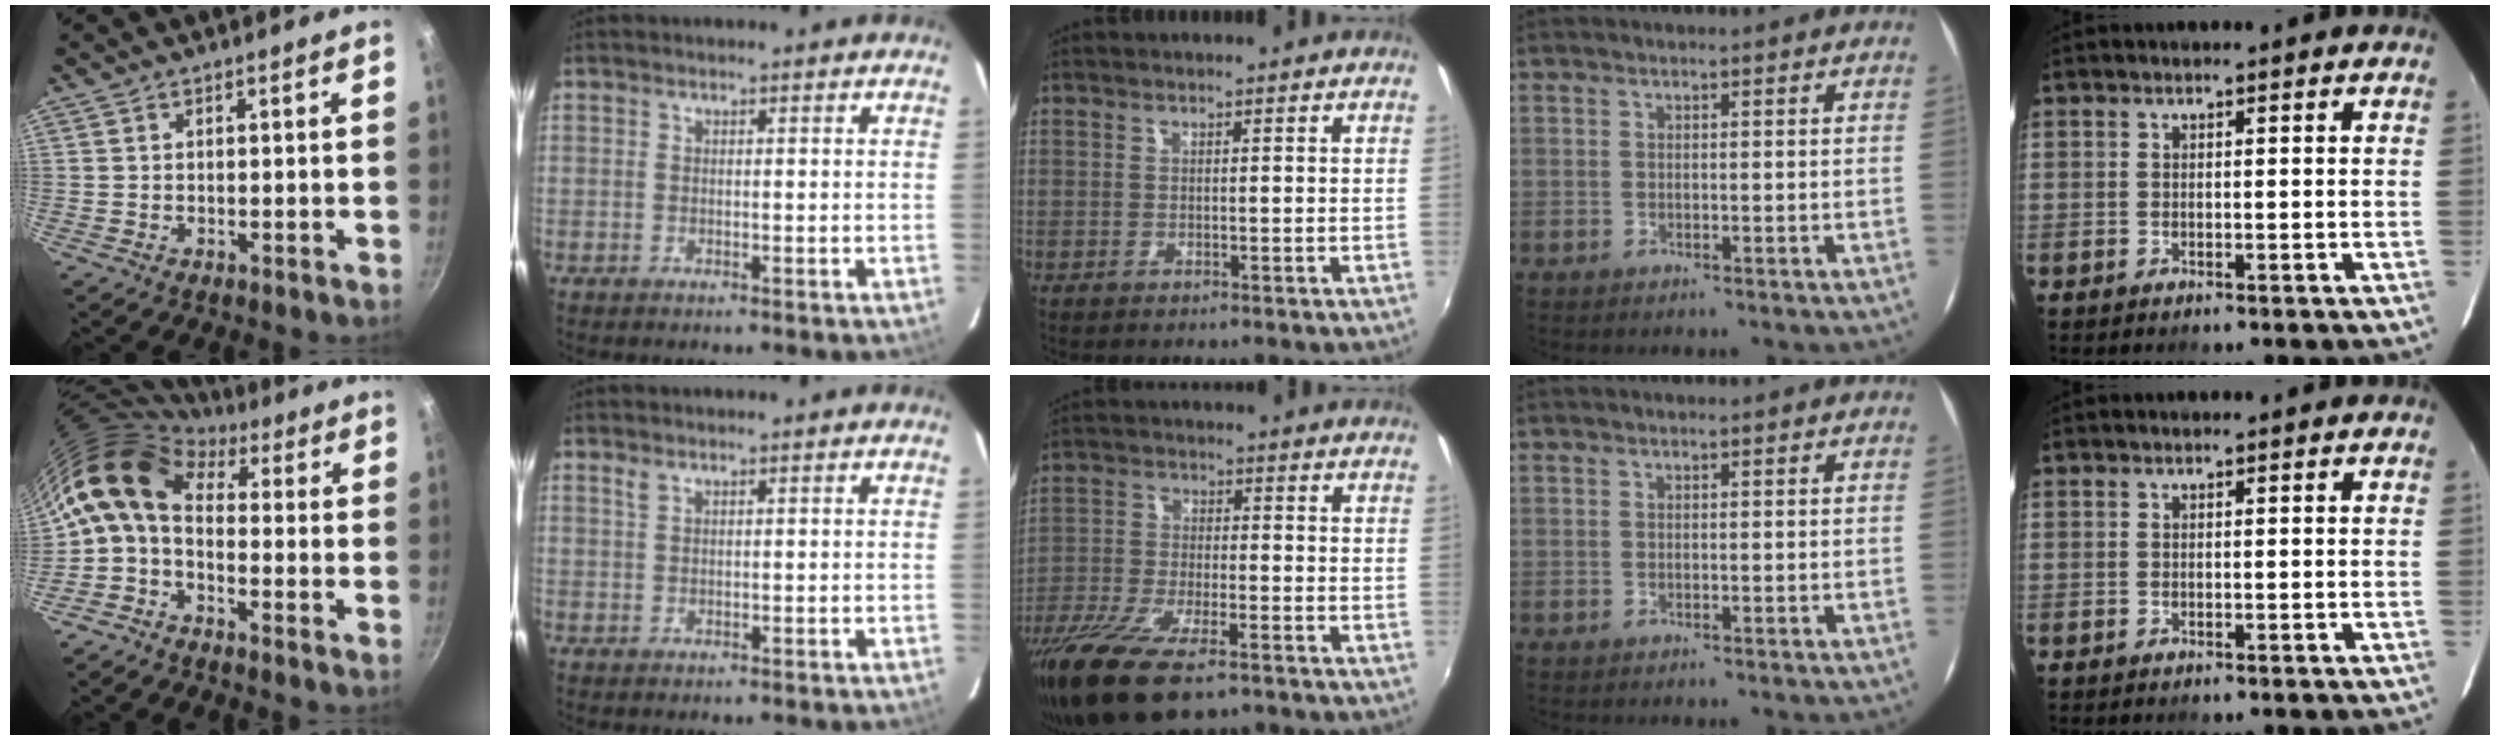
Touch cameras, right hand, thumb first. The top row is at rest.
{"thumb": {"total": 9.7, "force": [1.2, 5.9, 7.7], "torque": [-0.139, 0.026, 0.003]}, "index": {"total": 1.0, "force": [0.7, 0.4, 0.6], "torque": [-0.012, 0.002, 0.015]}, "middle": {"total": 14.6, "force": [-10.2, 4.2, 9.5], "torque": [-0.207, -0.049, -0.191]}}